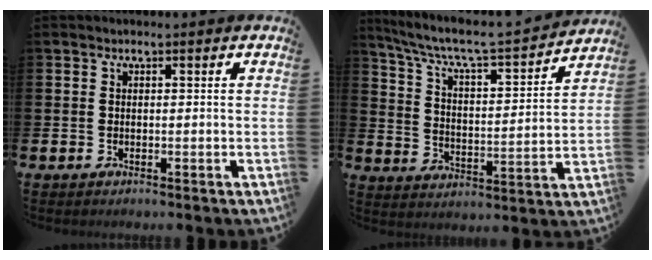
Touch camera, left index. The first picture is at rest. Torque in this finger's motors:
{"motor_torque": [0.82, -1.32, 0.38, 0.15]}